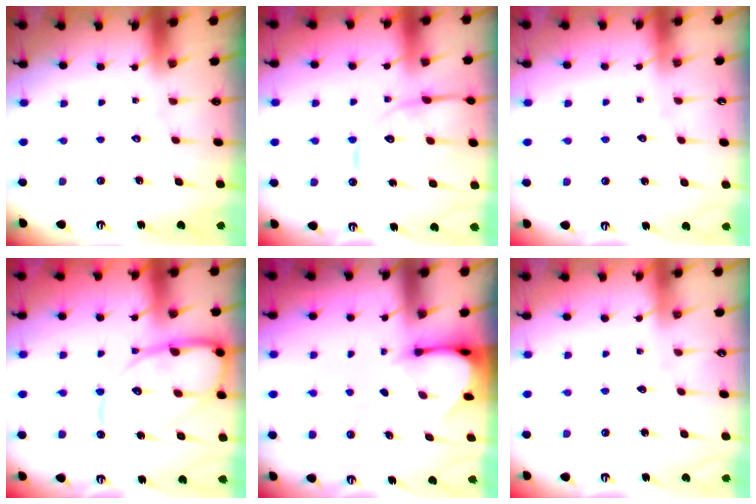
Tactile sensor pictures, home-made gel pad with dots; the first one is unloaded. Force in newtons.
{"total": 15.5, "press": 15.4, "slide": 1.4}
{"total": 3.9, "press": 3.9, "slide": 0.3}
{"total": 15.4, "press": 15.3, "slide": 1.7}
{"total": 3.1, "press": 3.1, "slide": 0.2}
{"total": 2.6, "press": 2.6, "slide": 0.3}